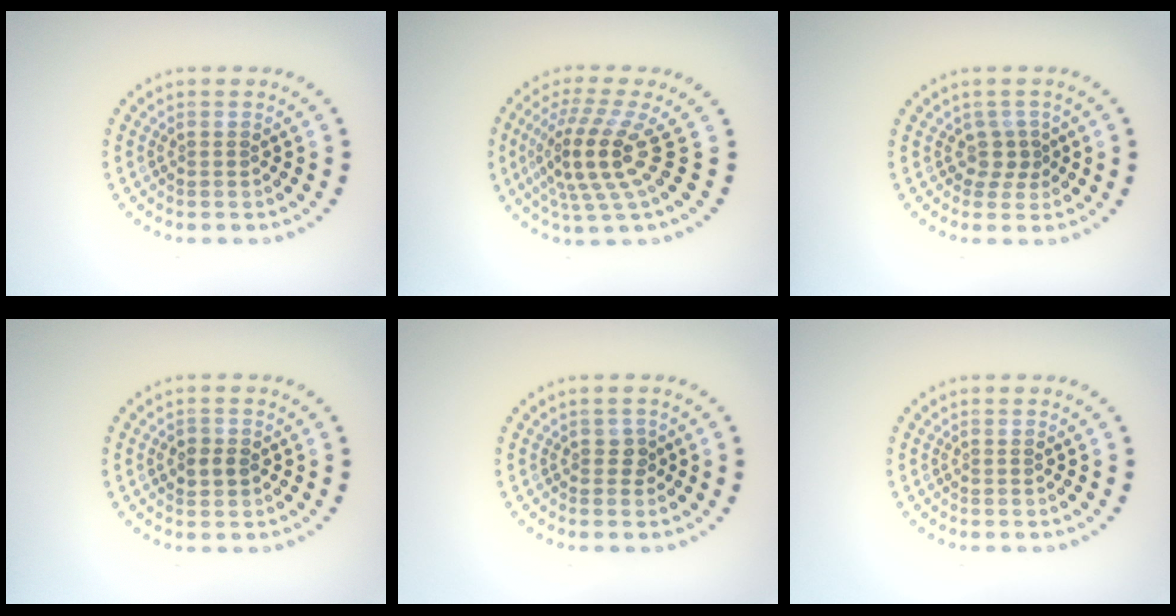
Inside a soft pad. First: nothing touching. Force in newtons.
{"total": 4.7, "press": 3.5, "slide": 3.1}
{"total": 1.8, "press": 1.2, "slide": 1.4}
{"total": 1.6, "press": 1.6, "slide": 0.3}
{"total": 1.0, "press": 0.9, "slide": 0.4}
{"total": 0.0}